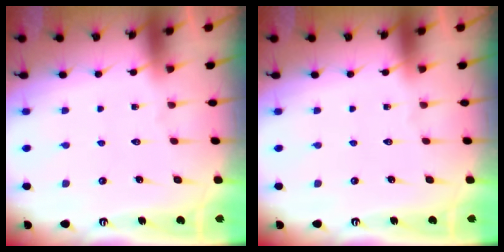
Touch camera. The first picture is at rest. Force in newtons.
{"total": 0.0}